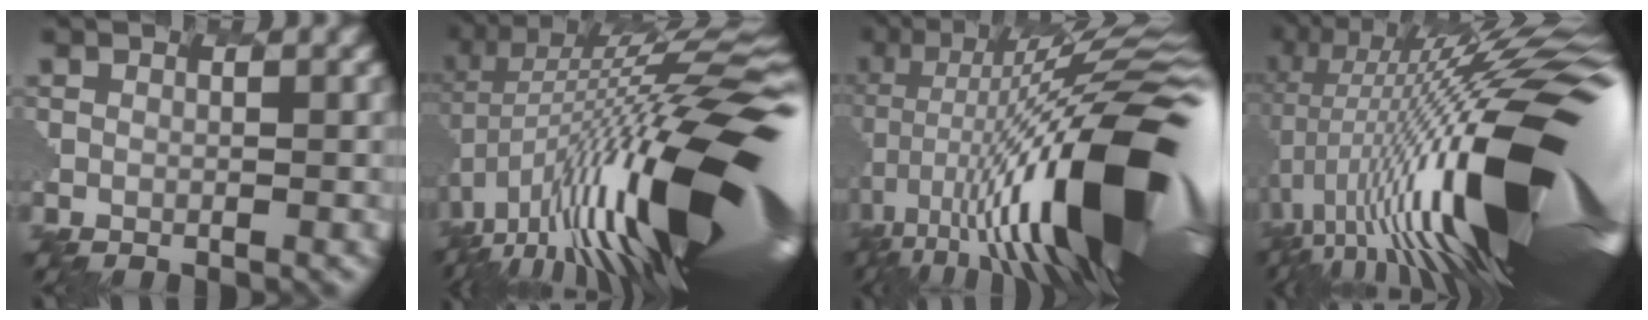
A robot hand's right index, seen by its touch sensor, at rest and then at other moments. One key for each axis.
{"total": 18.6, "fx": -2.3, "fy": 5.8, "fz": 17.5, "tx": -0.281, "ty": 0.013, "tz": -0.055}
{"total": 17.4, "fx": -2.8, "fy": 5.5, "fz": 16.3, "tx": -0.268, "ty": 0.026, "tz": -0.074}
{"total": 19.5, "fx": 0.1, "fy": 6.0, "fz": 18.5, "tx": -0.312, "ty": 0.022, "tz": -0.012}